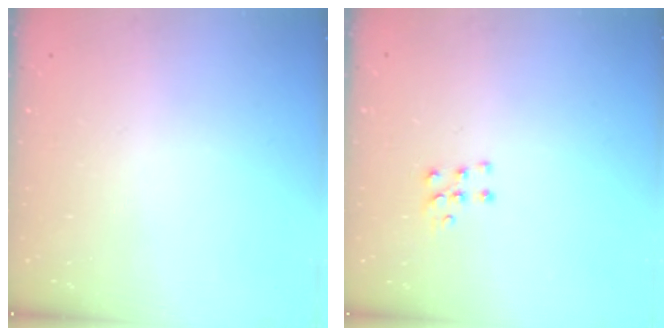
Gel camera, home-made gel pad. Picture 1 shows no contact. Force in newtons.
{"total": 5.6, "press": 5.6, "slide": 0.5}